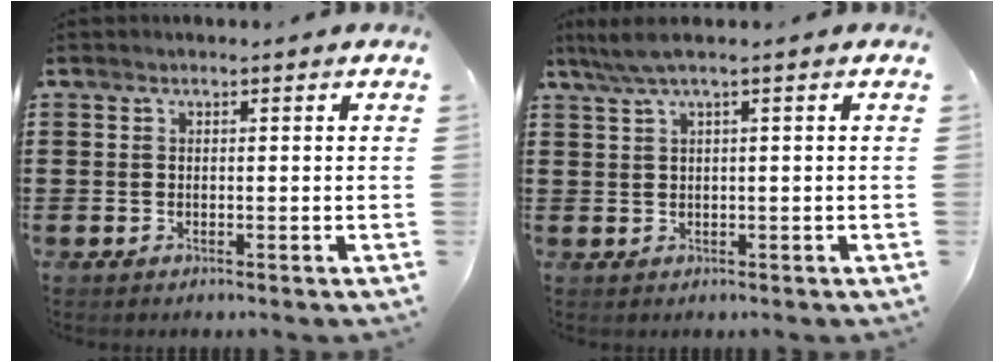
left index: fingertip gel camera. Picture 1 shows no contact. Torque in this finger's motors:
{"motor_torque": [0.29, -0.30, 0.08, 0.09]}